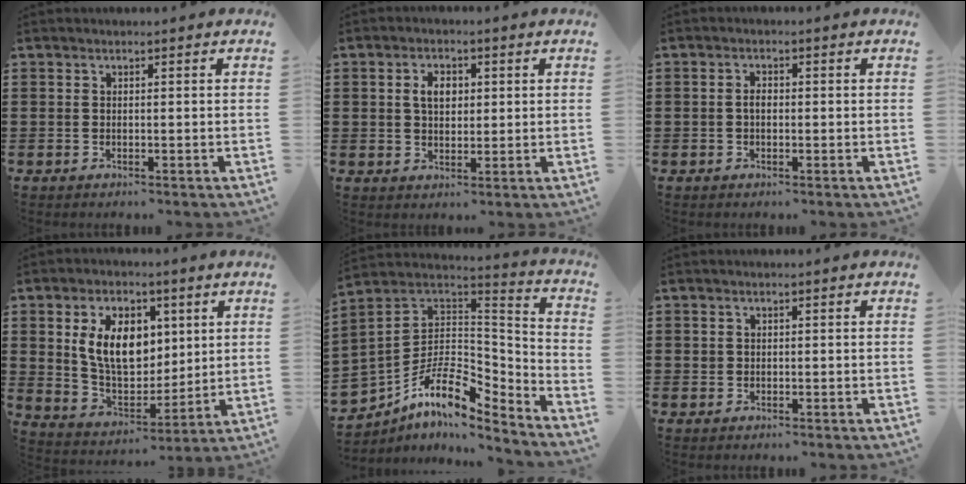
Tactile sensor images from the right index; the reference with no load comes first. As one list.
[{"total": 3.7, "force": [0.8, 2.4, 2.7], "torque": [-0.060, 0.012, 0.011]}, {"total": 1.6, "force": [-0.2, 0.8, 1.4], "torque": [-0.026, 0.003, -0.004]}, {"total": 10.4, "force": [3.0, 6.9, 7.3], "torque": [-0.159, 0.010, 0.051]}, {"total": 9.2, "force": [-5.3, 4.7, 6.0], "torque": [-0.126, -0.008, -0.100]}, {"total": 0.7, "force": [0.2, 0.7, 0.0], "torque": [-0.002, 0.005, 0.004]}]